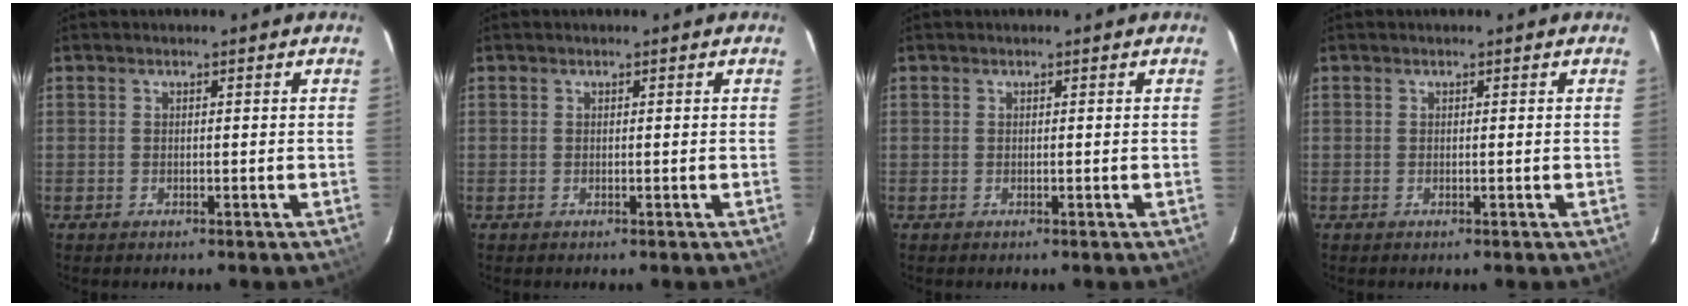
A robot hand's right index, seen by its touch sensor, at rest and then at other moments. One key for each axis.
{"total": 0.0}
{"total": 0.0}
{"total": 0.0}